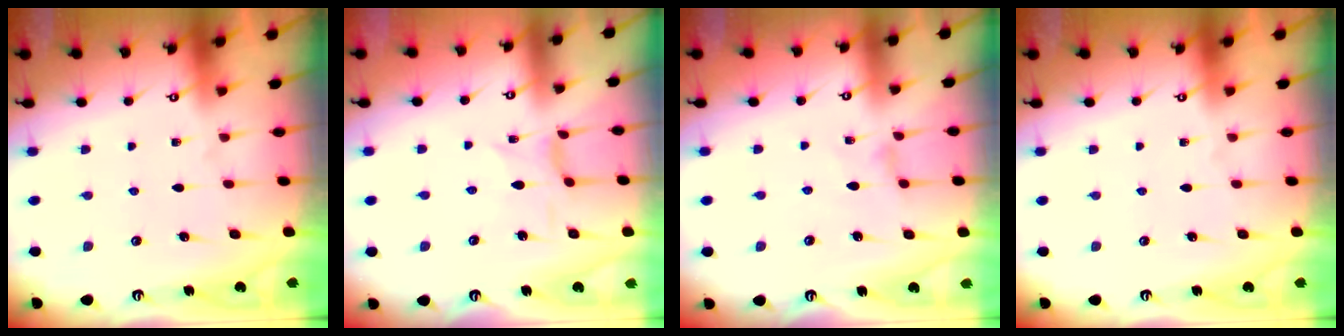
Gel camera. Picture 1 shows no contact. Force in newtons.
{"total": 0.0}
{"total": 0.8, "press": 0.7, "slide": 0.3}
{"total": 0.0}